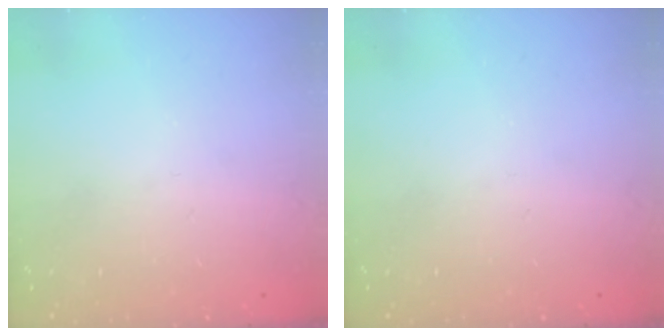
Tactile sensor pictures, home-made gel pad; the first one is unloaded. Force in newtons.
{"total": 0.0}